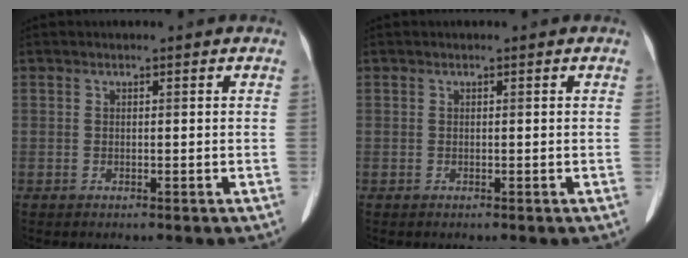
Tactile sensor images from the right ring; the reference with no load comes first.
{"total": 0.0}